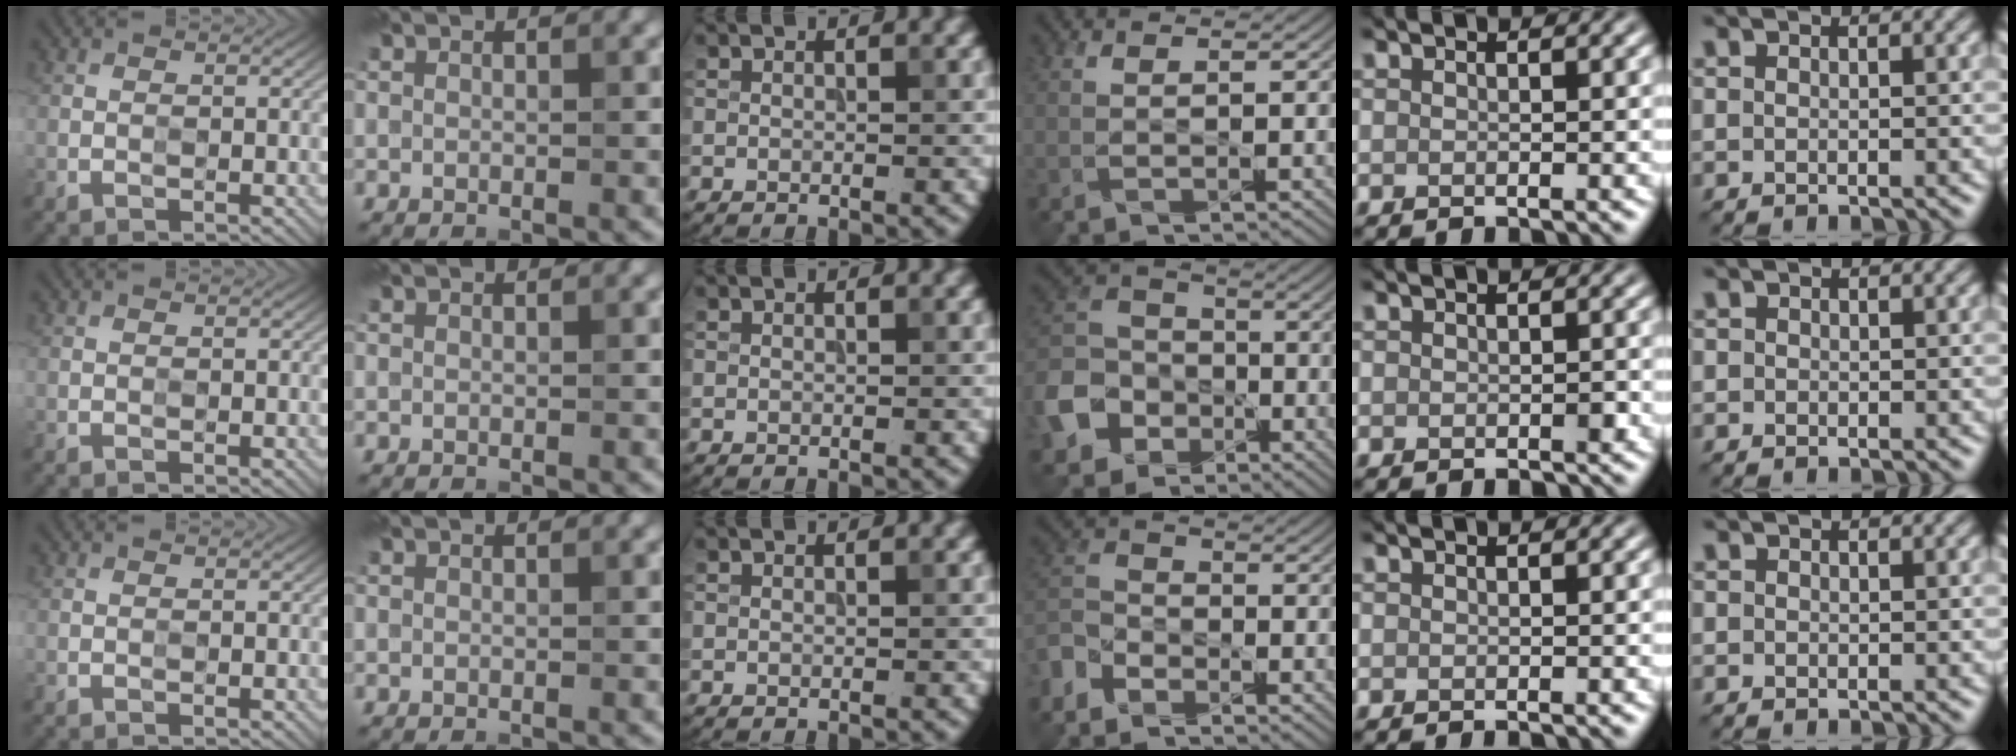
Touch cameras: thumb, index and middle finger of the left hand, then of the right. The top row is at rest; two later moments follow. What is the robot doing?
{"motion": "press", "object": "stopwatch"}